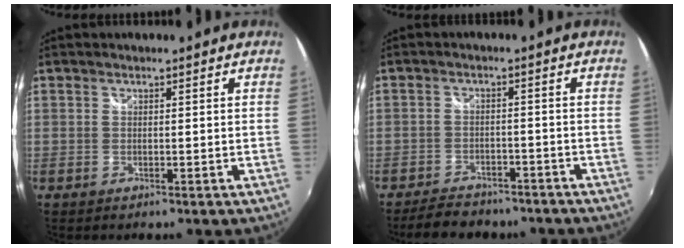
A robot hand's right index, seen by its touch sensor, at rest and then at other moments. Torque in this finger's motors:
{"motor_torque": [-0.40, -0.50, -0.09, -0.05]}